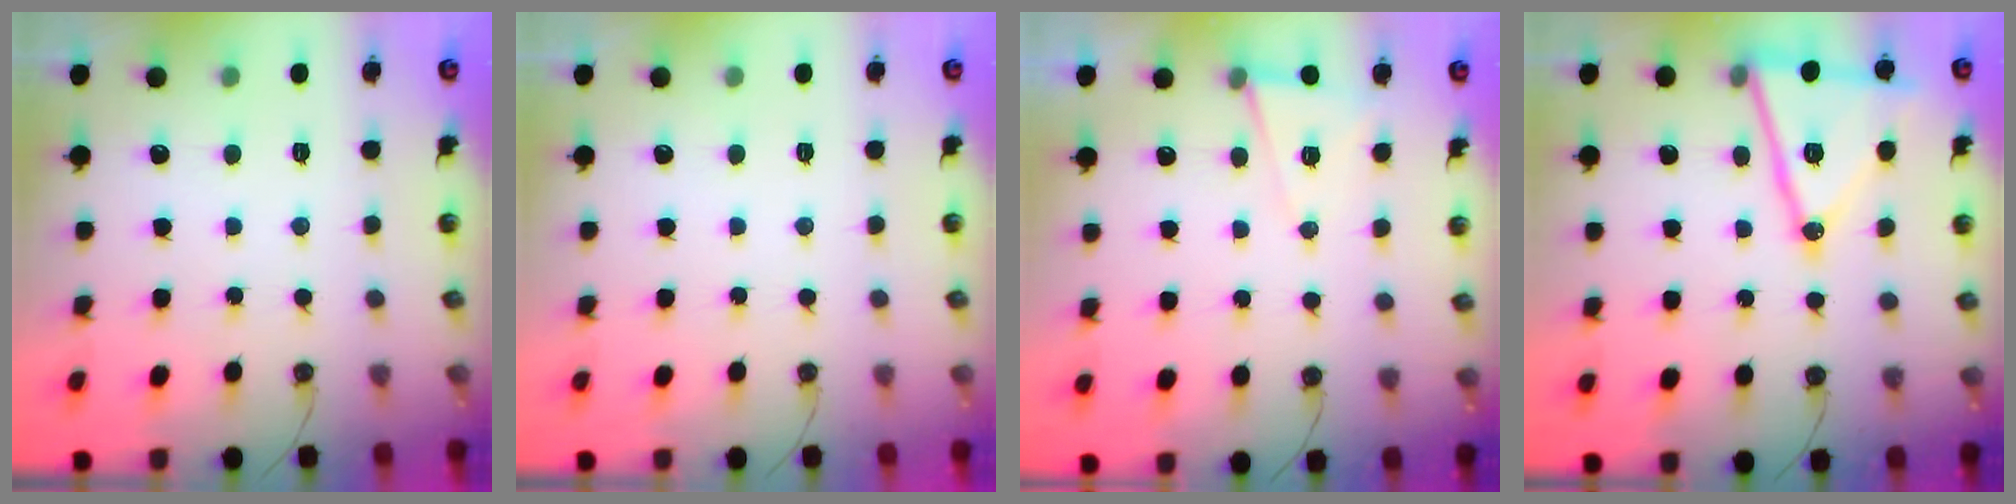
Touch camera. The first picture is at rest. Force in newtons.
{"total": 1.5, "press": 0.2, "slide": 1.5}
{"total": 7.7, "press": 6.0, "slide": 4.8}
{"total": 17.2, "press": 16.8, "slide": 3.4}